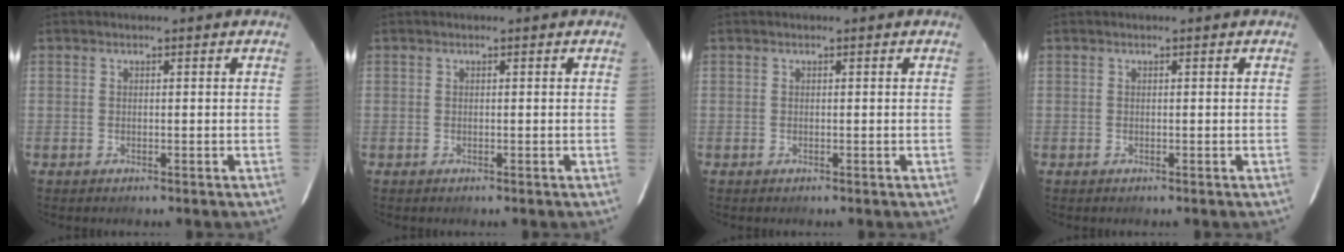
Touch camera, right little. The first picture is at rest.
{"total": 0.0}
{"total": 0.0}
{"total": 0.0}